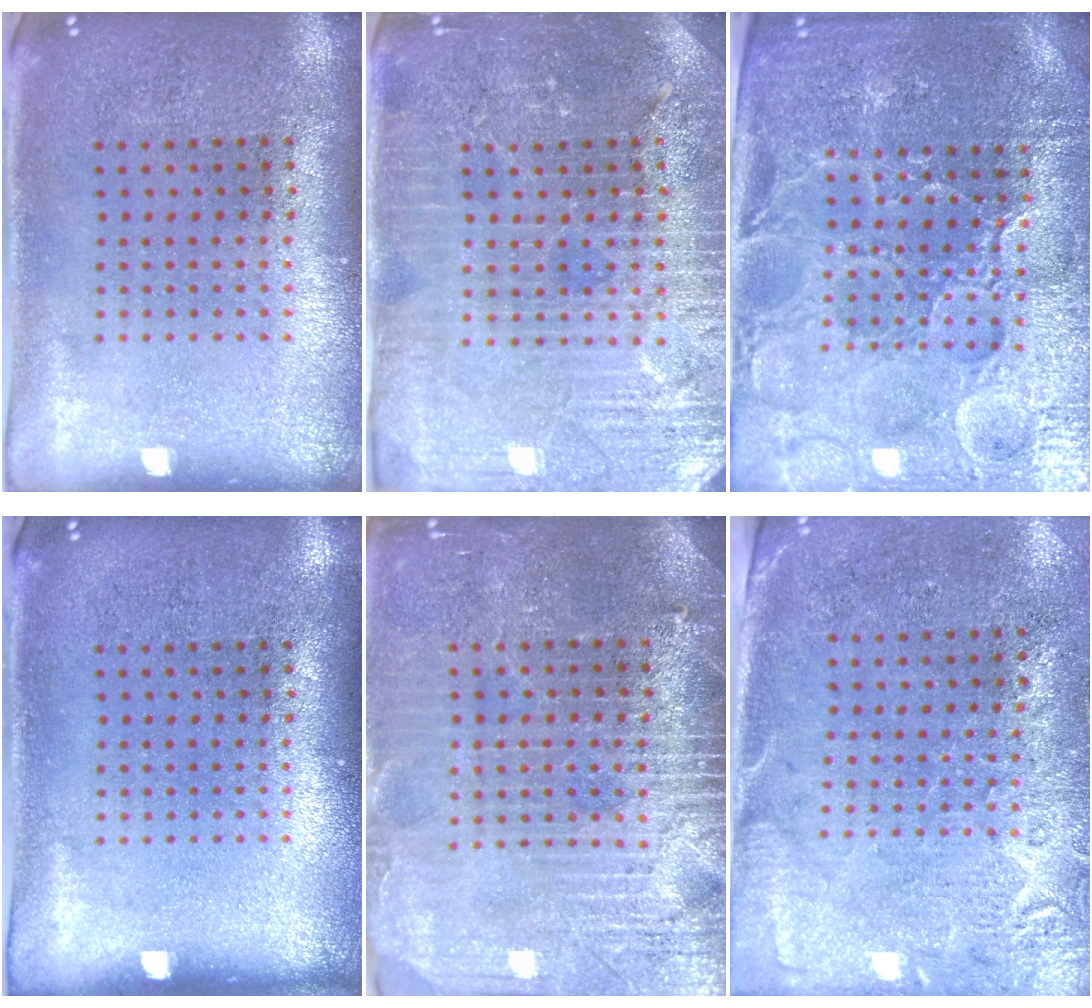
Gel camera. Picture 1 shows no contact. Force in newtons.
{"total": 4.3, "press": 4.0, "slide": 1.4}
{"total": 4.6, "press": 4.4, "slide": 1.5}
{"total": 0.0}
{"total": 3.7, "press": 3.4, "slide": 1.3}
{"total": 2.8, "press": 2.4, "slide": 1.5}